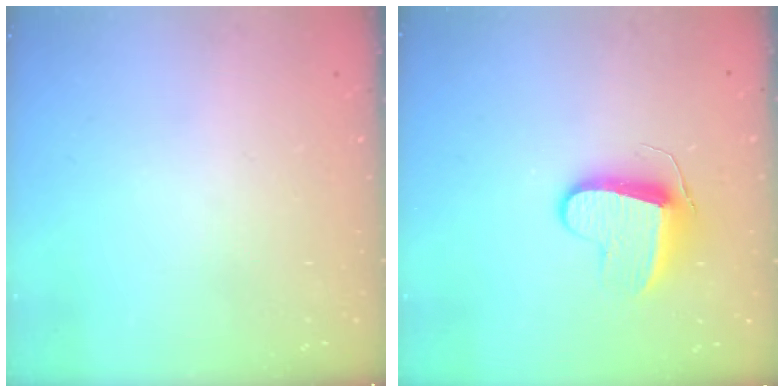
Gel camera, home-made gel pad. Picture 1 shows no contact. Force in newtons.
{"total": 9.1, "press": 9.1, "slide": 0.2}